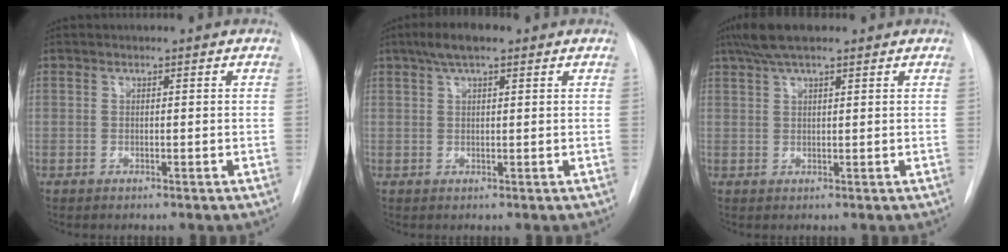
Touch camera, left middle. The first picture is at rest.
{"total": 4.7, "force": [3.0, 1.2, 3.5], "torque": [-0.068, 0.020, 0.050]}
{"total": 6.2, "force": [4.6, 1.3, 4.0], "torque": [-0.076, 0.027, 0.081]}